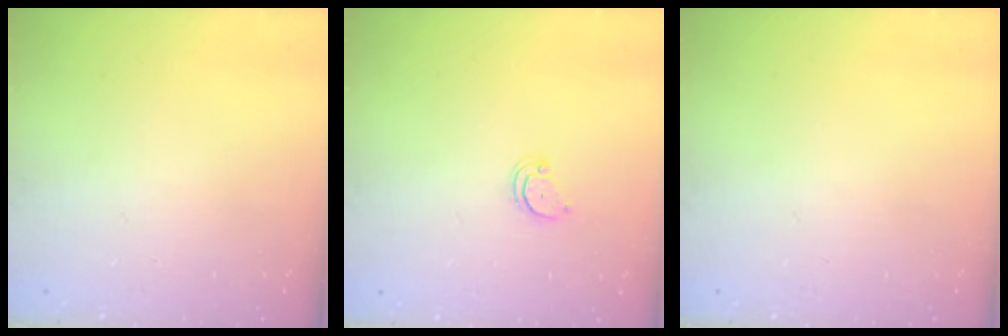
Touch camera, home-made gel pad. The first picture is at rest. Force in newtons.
{"total": 3.0, "press": 3.0, "slide": 0.3}
{"total": 0.0}